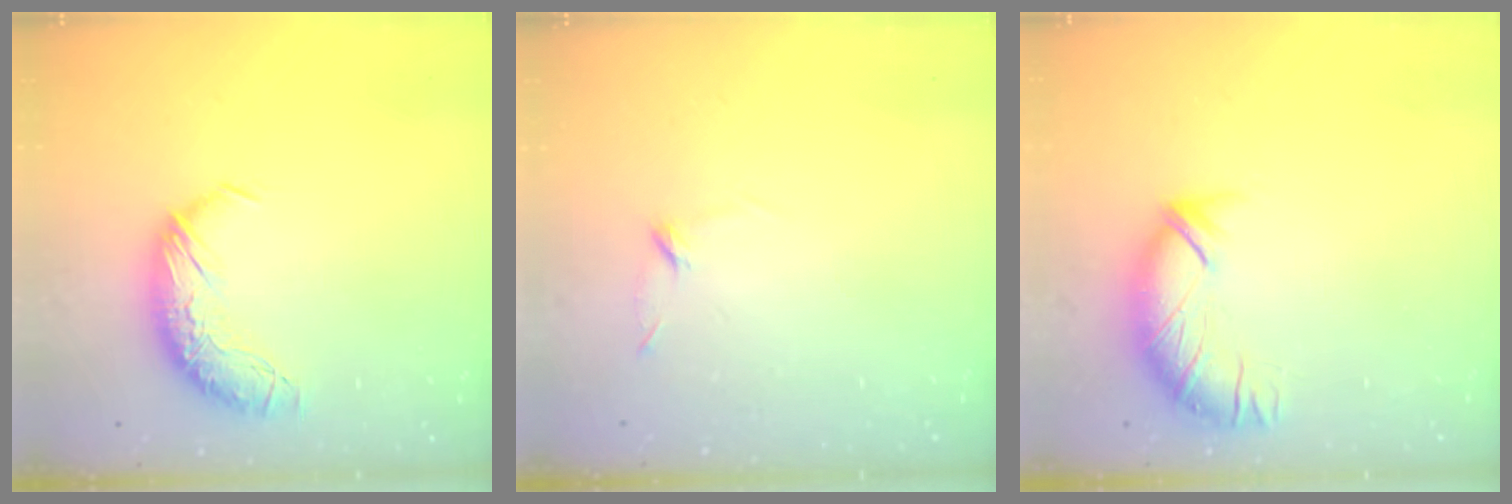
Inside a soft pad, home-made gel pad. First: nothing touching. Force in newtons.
{"total": 7.9, "press": 7.9, "slide": 0.7}
{"total": 2.9, "press": 2.6, "slide": 1.4}